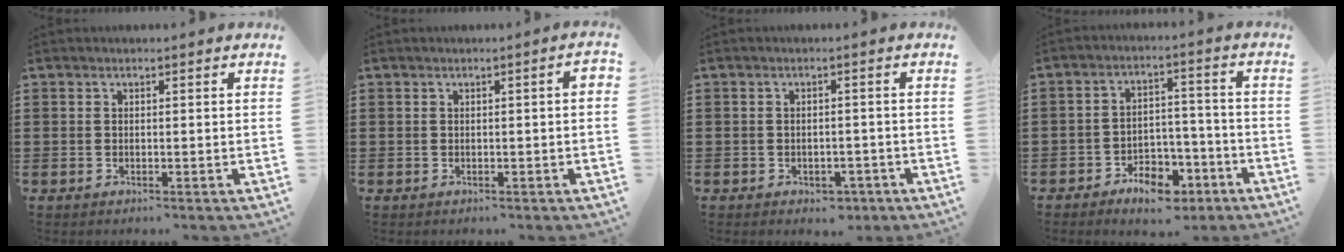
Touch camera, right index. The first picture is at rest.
{"total": 0.8, "force": [-0.2, 0.1, 0.8], "torque": [-0.012, -0.003, -0.003]}
{"total": 1.7, "force": [-1.3, 1.0, 0.4], "torque": [-0.013, 0.000, -0.028]}
{"total": 6.4, "force": [-4.5, 3.4, 3.1], "torque": [-0.055, 0.020, -0.082]}